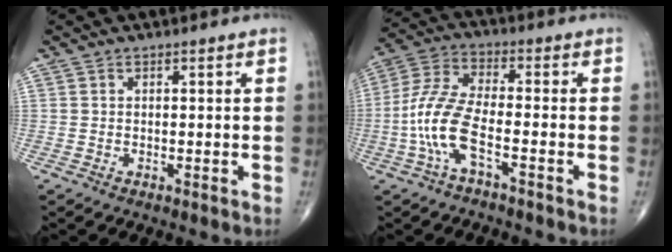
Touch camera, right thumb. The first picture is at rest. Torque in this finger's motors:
{"motor_torque": [0.09, 0.36, 0.98, -0.37, 0.41]}